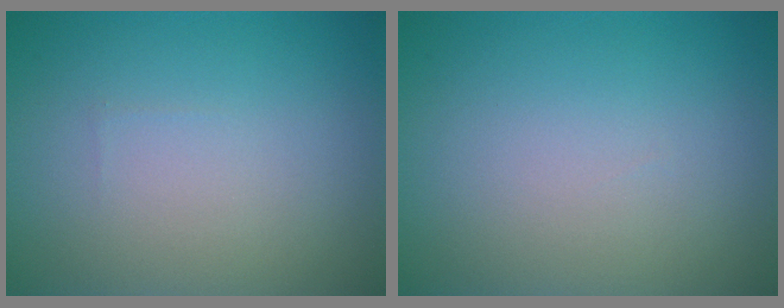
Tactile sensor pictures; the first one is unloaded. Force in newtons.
{"total": 0.0}